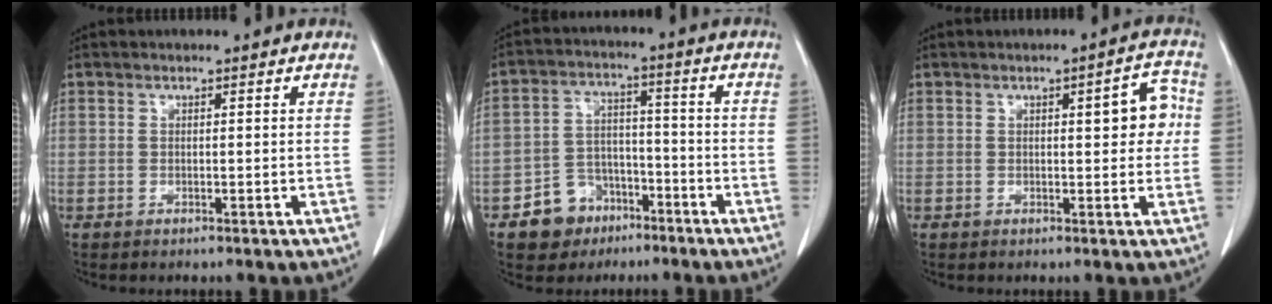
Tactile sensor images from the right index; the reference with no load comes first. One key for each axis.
{"total": 7.9, "fx": -4.7, "fy": 6.1, "fz": 1.9, "tx": -0.033, "ty": 0.018, "tz": -0.072}
{"total": 5.1, "fx": 0.6, "fy": 1.6, "fz": 4.8, "tx": -0.055, "ty": 0.016, "tz": 0.003}